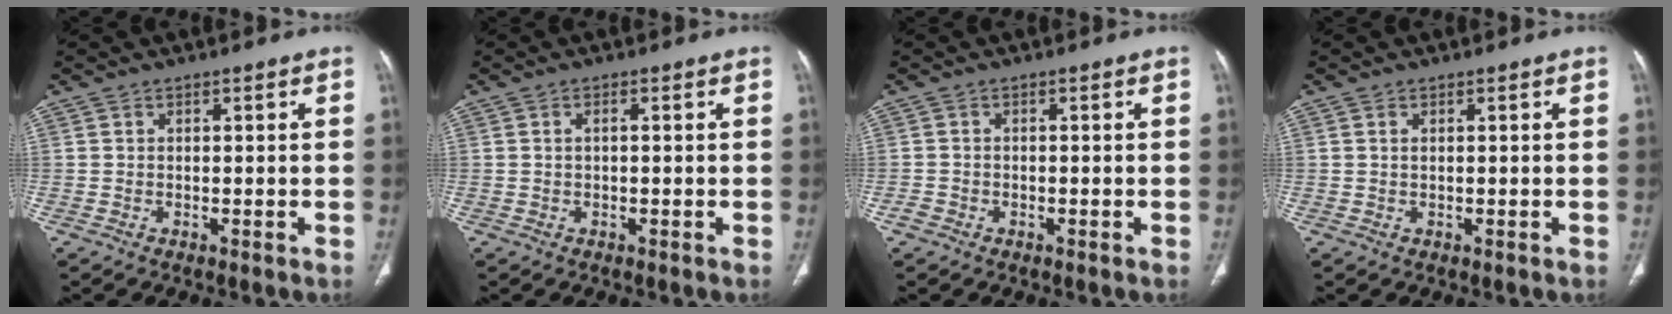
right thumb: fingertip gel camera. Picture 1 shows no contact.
{"total": 1.1, "force": [0.1, 0.4, 1.0], "torque": [-0.022, 0.002, 0.002]}
{"total": 1.4, "force": [-0.8, 1.2, 0.4], "torque": [-0.006, 0.004, -0.017]}
{"total": 0.7, "force": [0.3, 0.3, 0.6], "torque": [-0.013, 0.003, 0.006]}